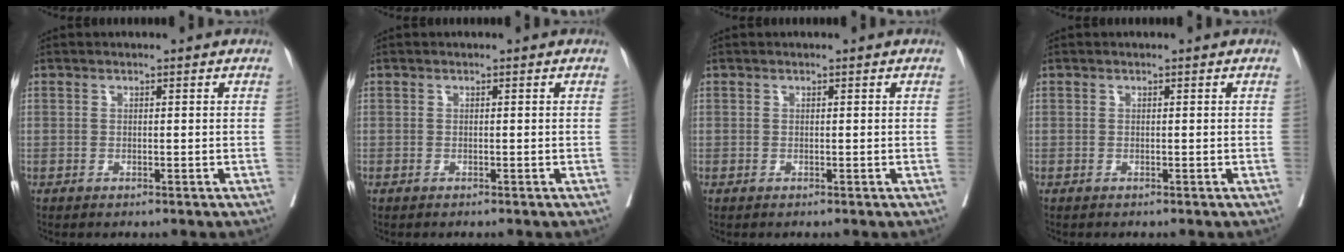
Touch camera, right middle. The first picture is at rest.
{"total": 0.5, "force": [-0.5, 0.0, 0.2], "torque": [0.001, -0.001, -0.010]}
{"total": 0.0}
{"total": 0.0}